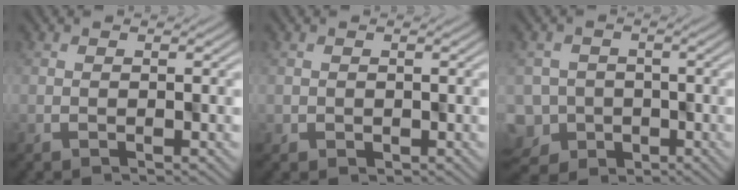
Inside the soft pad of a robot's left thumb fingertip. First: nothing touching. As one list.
[{"total": 0.9, "force": [0.2, 0.8, -0.3], "torque": [0.006, -0.003, 0.006]}, {"total": 7.8, "force": [-4.6, 6.2, 1.3], "torque": [-0.039, -0.030, -0.070]}]